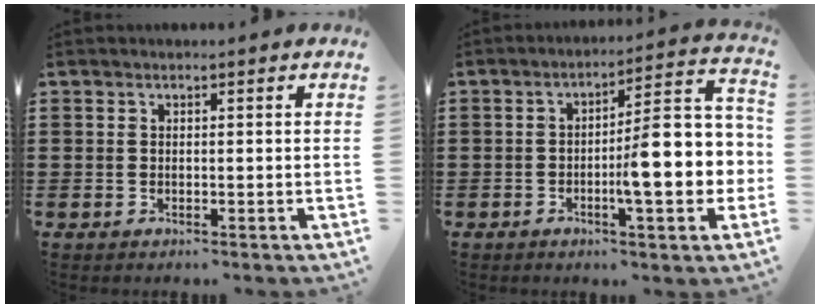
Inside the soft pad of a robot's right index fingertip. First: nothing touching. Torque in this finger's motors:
{"motor_torque": [2.14, 0.00, 0.55, 0.21]}